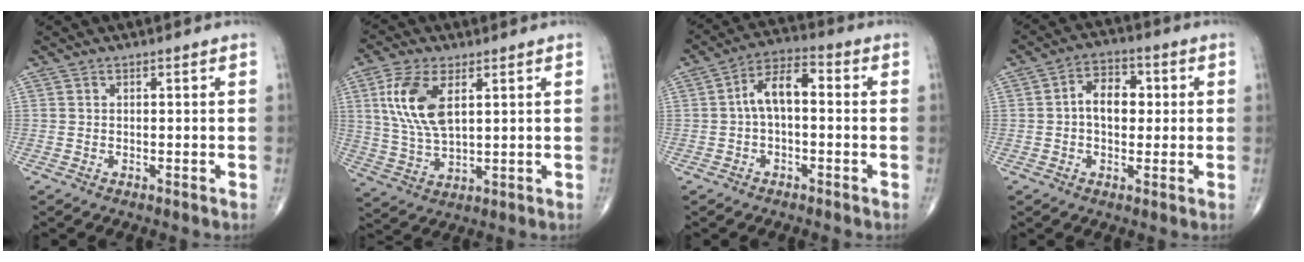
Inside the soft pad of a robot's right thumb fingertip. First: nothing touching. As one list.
[{"total": 11.5, "force": [3.8, 5.6, 9.3], "torque": [-0.194, -0.008, 0.079]}, {"total": 7.6, "force": [0.0, 3.9, 6.5], "torque": [-0.109, 0.034, -0.012]}, {"total": 7.7, "force": [0.6, 5.1, 5.7], "torque": [-0.071, 0.017, 0.003]}]